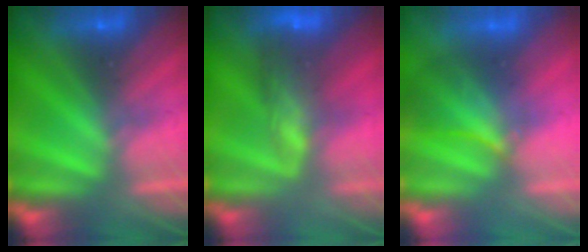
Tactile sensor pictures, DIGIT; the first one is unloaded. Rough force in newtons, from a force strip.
{"total": 9.6}
{"total": 3.5}